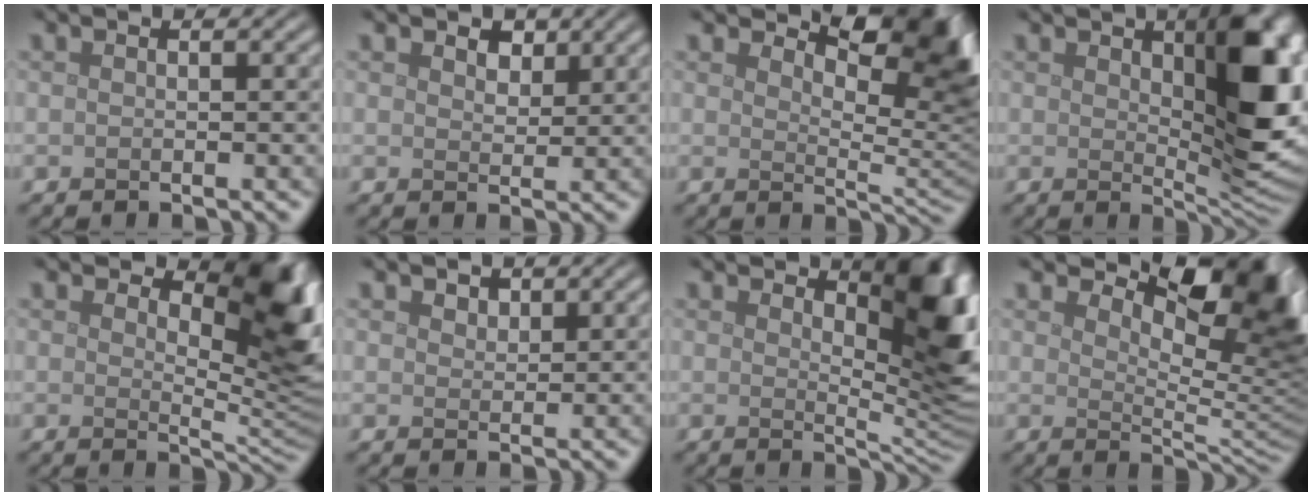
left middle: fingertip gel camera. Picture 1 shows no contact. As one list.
[{"total": 2.0, "force": [1.4, 1.2, 0.9], "torque": [-0.017, -0.006, 0.019]}, {"total": 6.7, "force": [4.1, 2.7, 4.6], "torque": [-0.055, -0.010, 0.058]}, {"total": 10.5, "force": [2.4, 4.5, 9.1], "torque": [-0.118, -0.007, 0.048]}, {"total": 7.3, "force": [3.4, 3.2, 5.7], "torque": [-0.072, -0.008, 0.045]}, {"total": 1.1, "force": [0.9, 0.7, 0.2], "torque": [-0.009, -0.002, 0.016]}, {"total": 6.9, "force": [3.0, 2.4, 5.7], "torque": [-0.071, -0.011, 0.044]}, {"total": 10.9, "force": [6.1, 4.5, 7.8], "torque": [-0.104, 0.000, 0.099]}]